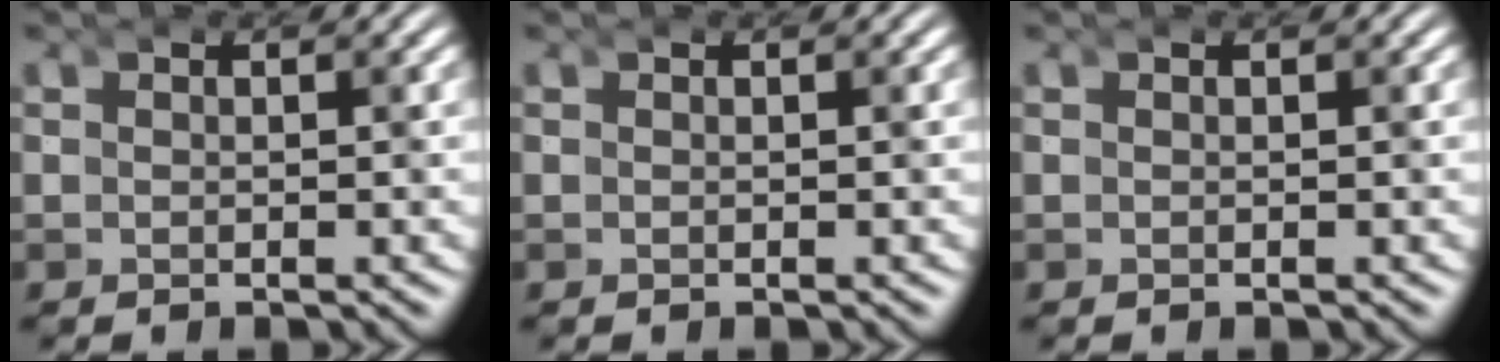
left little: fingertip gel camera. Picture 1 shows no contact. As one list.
[{"total": 0.0}, {"total": 0.0}]